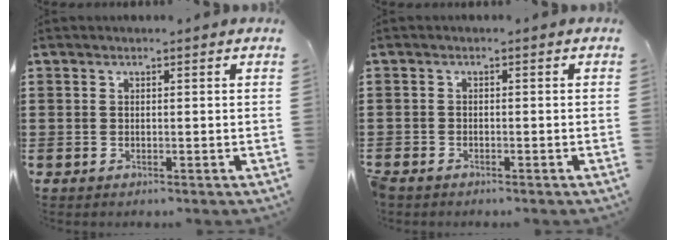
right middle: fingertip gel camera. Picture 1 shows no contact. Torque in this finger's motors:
{"motor_torque": [2.14, 0.00, 0.18, 0.19]}